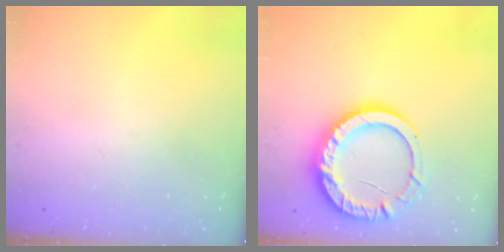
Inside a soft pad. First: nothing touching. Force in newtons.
{"total": 16.2, "press": 16.0, "slide": 2.1}